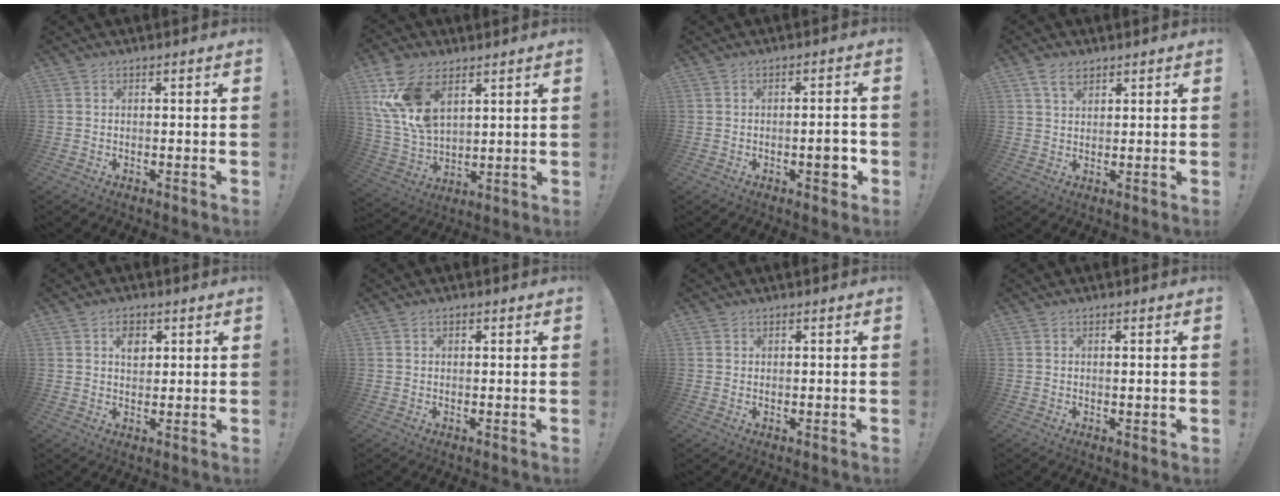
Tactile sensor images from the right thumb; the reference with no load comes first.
{"total": 16.0, "force": [7.5, 9.9, 10.2], "torque": [-0.204, -0.033, 0.145]}
{"total": 5.2, "force": [-1.9, 1.8, 4.4], "torque": [-0.047, 0.003, -0.031]}
{"total": 4.9, "force": [3.1, 2.8, 2.5], "torque": [-0.033, -0.011, 0.056]}
{"total": 4.4, "force": [1.9, 3.3, 2.4], "torque": [-0.016, -0.009, 0.028]}
{"total": 1.0, "force": [0.4, 0.8, 0.4], "torque": [-0.001, 0.000, 0.006]}
{"total": 0.6, "force": [0.4, 0.5, -0.2], "torque": [0.006, 0.000, 0.007]}
{"total": 1.2, "force": [0.4, 0.3, 1.1], "torque": [-0.012, -0.003, 0.007]}